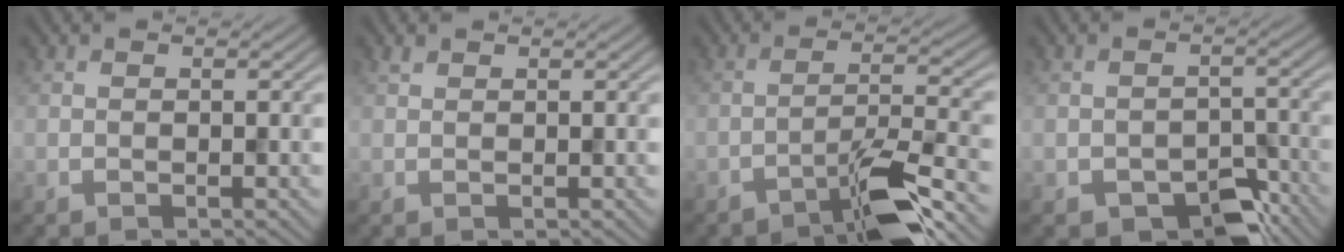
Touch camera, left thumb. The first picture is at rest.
{"total": 0.6, "force": [0.5, 0.2, 0.2], "torque": [-0.008, 0.002, 0.012]}
{"total": 6.6, "force": [-4.6, 1.0, 4.6], "torque": [-0.072, 0.012, -0.086]}
{"total": 5.6, "force": [-3.5, 3.1, 3.0], "torque": [-0.041, -0.007, -0.055]}